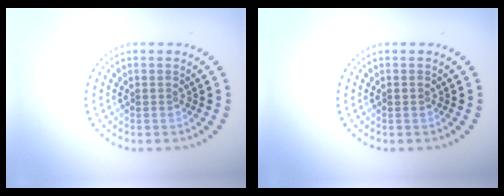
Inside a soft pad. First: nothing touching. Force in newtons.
{"total": 0.5, "press": 0.4, "slide": 0.3}